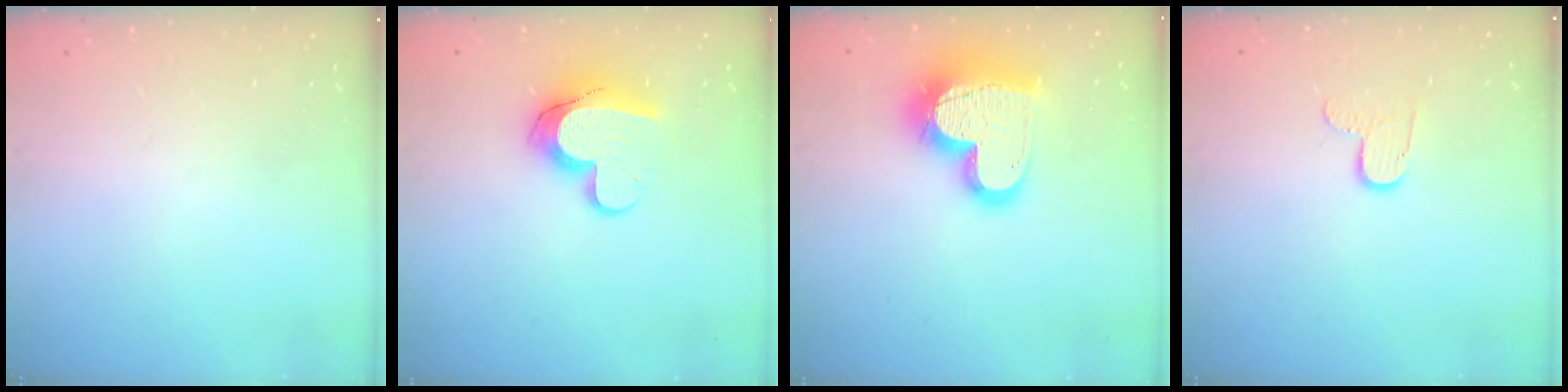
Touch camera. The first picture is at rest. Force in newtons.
{"total": 12.2, "press": 12.2, "slide": 0.9}
{"total": 20.6, "press": 20.6, "slide": 1.5}
{"total": 6.7, "press": 6.7, "slide": 0.4}